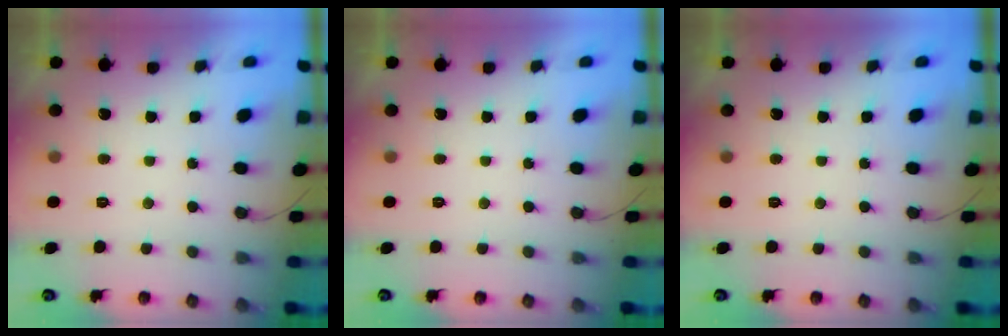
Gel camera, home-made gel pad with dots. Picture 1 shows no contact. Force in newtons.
{"total": 0.0}
{"total": 0.0}